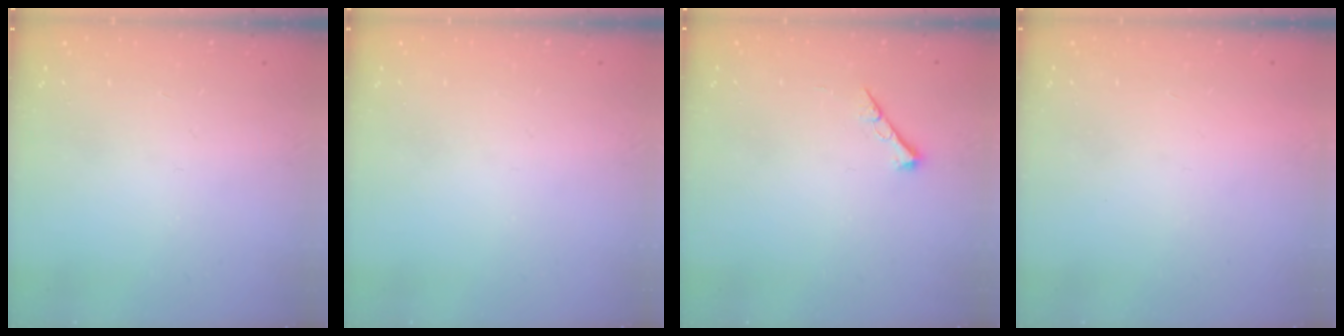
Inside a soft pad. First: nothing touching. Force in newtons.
{"total": 0.0}
{"total": 4.3, "press": 4.3, "slide": 0.5}
{"total": 1.5, "press": 1.5, "slide": 0.1}